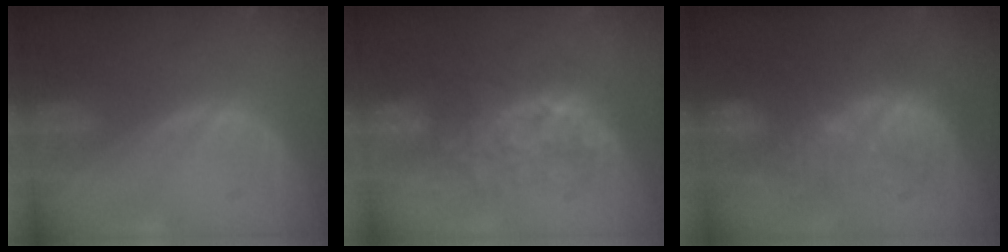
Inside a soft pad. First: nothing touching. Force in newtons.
{"total": 7.7, "press": 7.6, "slide": 1.4}
{"total": 9.3, "press": 9.1, "slide": 1.6}